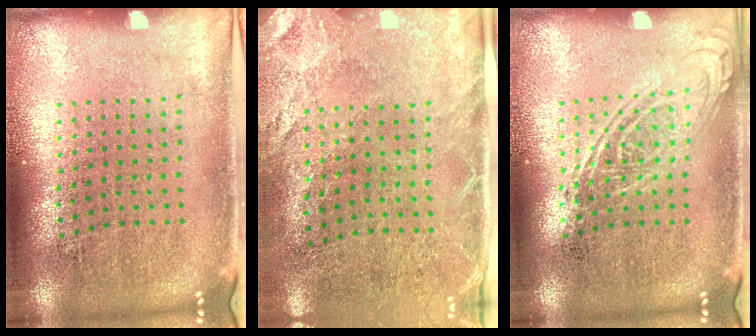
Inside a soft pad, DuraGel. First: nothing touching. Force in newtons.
{"total": 2.6, "press": 2.0, "slide": 1.6}
{"total": 2.2, "press": 2.2, "slide": 0.2}